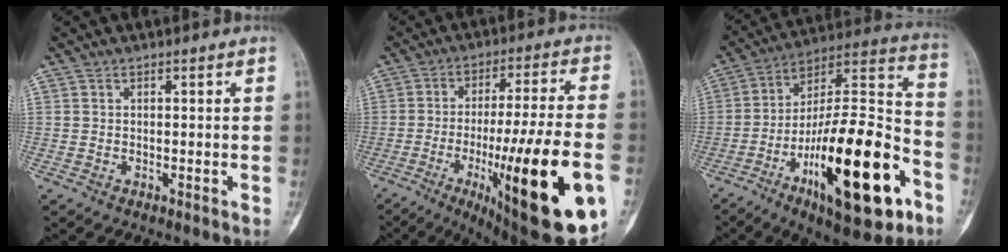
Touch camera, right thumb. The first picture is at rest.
{"total": 27.4, "force": [-8.5, 5.2, 25.6], "torque": [-0.366, -0.007, -0.114]}
{"total": 29.9, "force": [-12.3, 10.0, 25.3], "torque": [-0.403, 0.065, -0.187]}